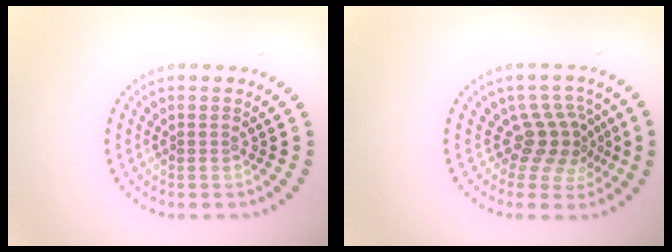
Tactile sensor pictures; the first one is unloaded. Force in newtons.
{"total": 3.6, "press": 2.6, "slide": 2.4}